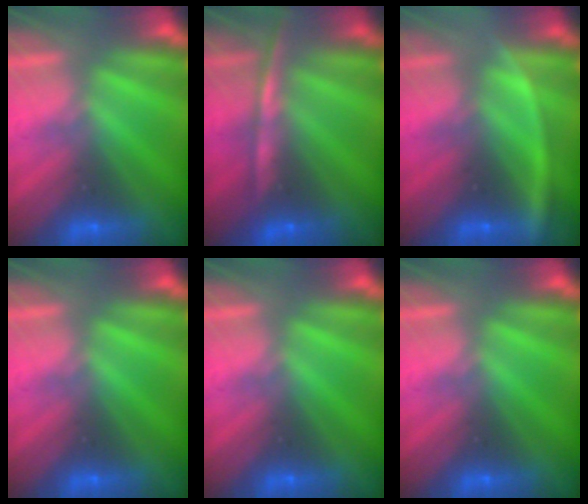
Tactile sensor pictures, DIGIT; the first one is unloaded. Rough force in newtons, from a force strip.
{"total": 5.6}
{"total": 3.5}
{"total": 0.0}
{"total": 0.0}
{"total": 0.0}